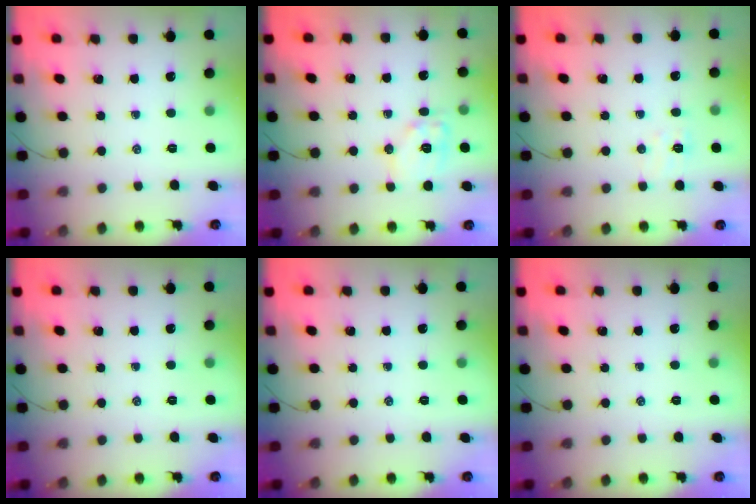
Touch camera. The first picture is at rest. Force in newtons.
{"total": 9.8, "press": 9.8, "slide": 0.2}
{"total": 4.8, "press": 4.6, "slide": 1.2}
{"total": 0.0}
{"total": 0.0}
{"total": 0.0}